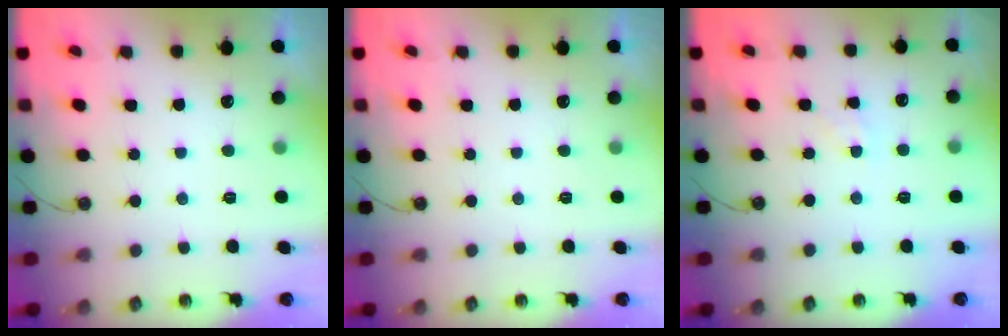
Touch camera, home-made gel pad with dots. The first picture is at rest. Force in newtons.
{"total": 0.0}
{"total": 1.7, "press": 1.7, "slide": 0.3}